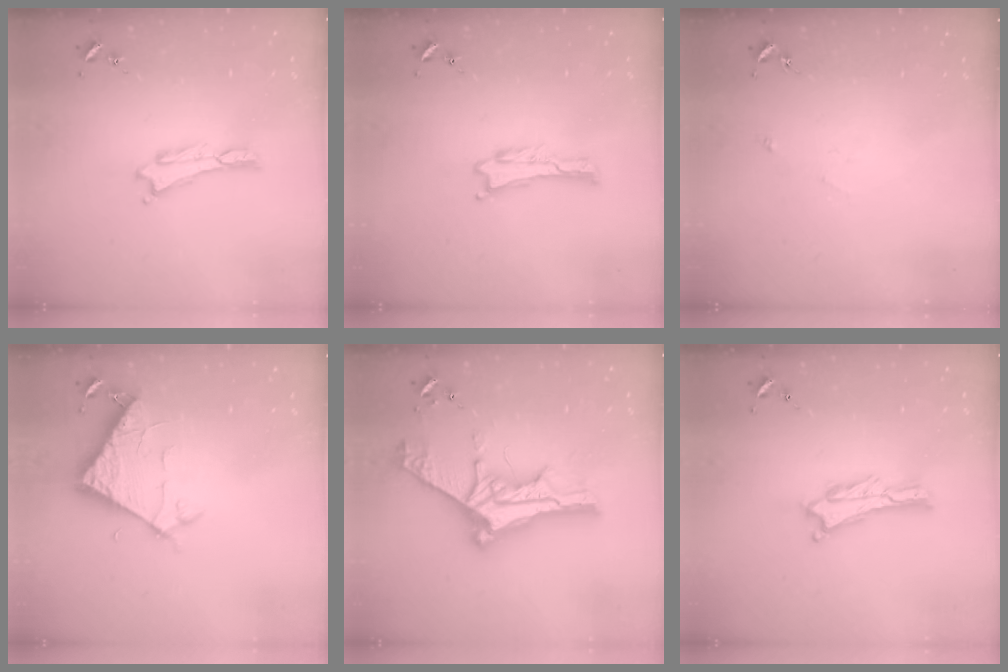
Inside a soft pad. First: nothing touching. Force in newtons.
{"total": 0.0}
{"total": 2.5, "press": 2.5, "slide": 0.2}
{"total": 7.1, "press": 7.1, "slide": 0.6}
{"total": 10.9, "press": 10.9, "slide": 1.1}
{"total": 1.3, "press": 1.3, "slide": 0.3}